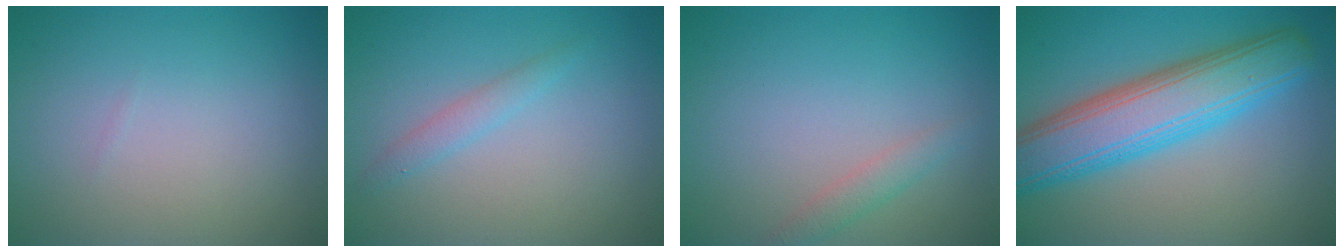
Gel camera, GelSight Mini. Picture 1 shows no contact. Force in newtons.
{"total": 1.4, "press": 1.4, "slide": 0.1}
{"total": 1.5, "press": 1.5, "slide": 0.1}
{"total": 8.5, "press": 8.5, "slide": 0.2}